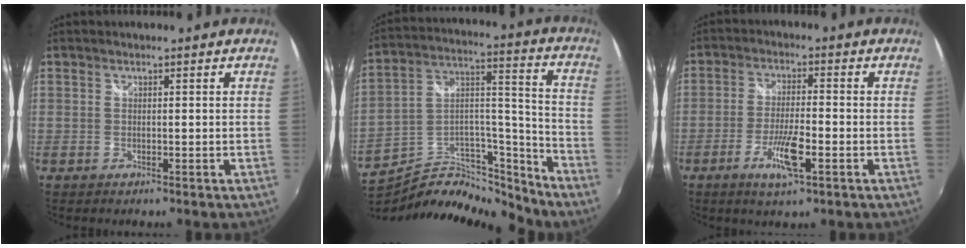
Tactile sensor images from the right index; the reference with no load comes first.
{"total": 17.4, "force": [-15.6, 5.2, 5.7], "torque": [-0.091, 0.043, -0.269]}
{"total": 7.7, "force": [-3.5, 1.4, 6.7], "torque": [-0.137, -0.009, -0.064]}